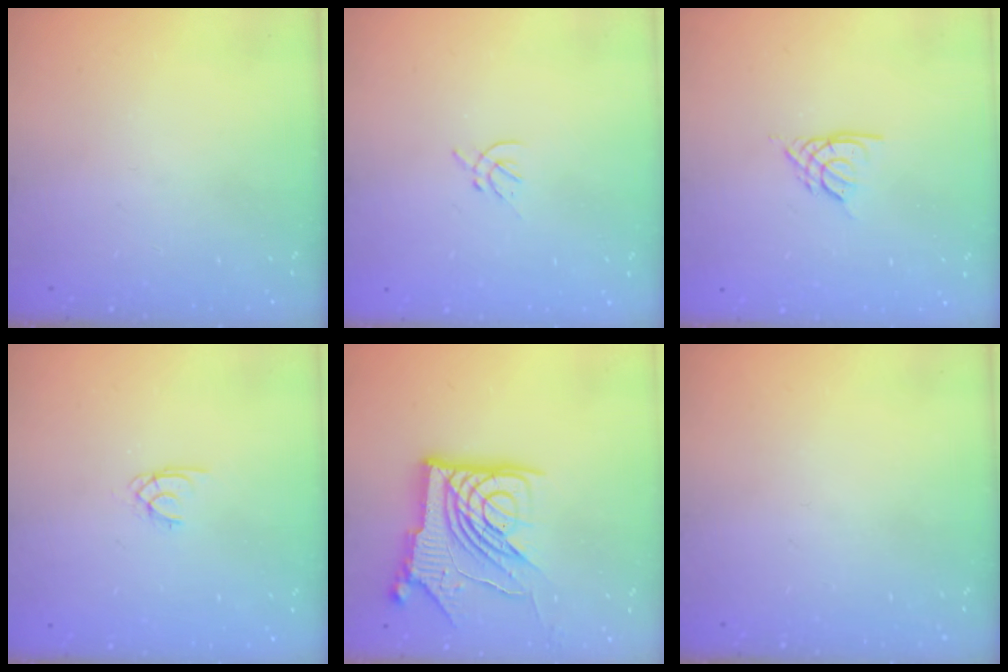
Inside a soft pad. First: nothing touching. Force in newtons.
{"total": 1.4, "press": 1.3, "slide": 0.5}
{"total": 2.6, "press": 2.6, "slide": 0.6}
{"total": 1.5, "press": 1.4, "slide": 0.2}
{"total": 16.5, "press": 16.4, "slide": 1.7}
{"total": 0.0}